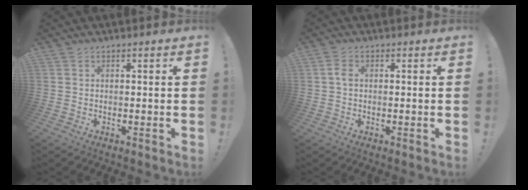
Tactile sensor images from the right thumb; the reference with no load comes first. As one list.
[{"total": 2.9, "force": [0.3, 1.8, 2.2], "torque": [-0.036, 0.004, 0.004]}]